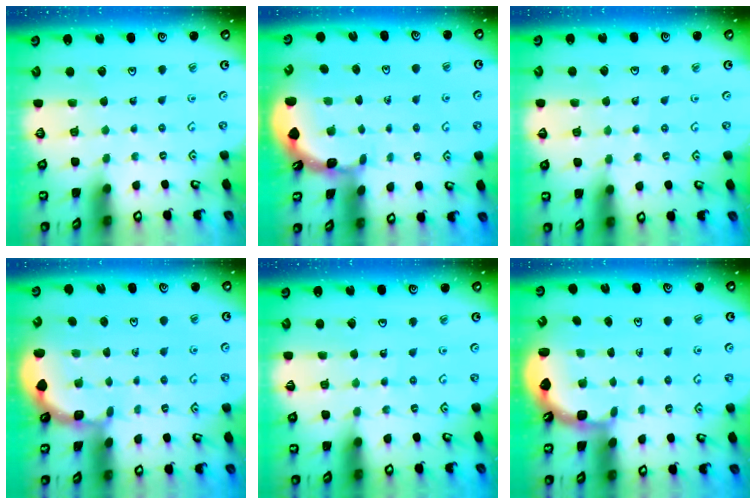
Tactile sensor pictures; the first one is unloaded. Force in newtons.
{"total": 1.7, "press": 1.6, "slide": 0.1}
{"total": 4.4, "press": 3.8, "slide": 2.2}
{"total": 1.9, "press": 1.9, "slide": 0.2}
{"total": 4.4, "press": 4.4, "slide": 0.5}
{"total": 2.3, "press": 1.8, "slide": 1.3}